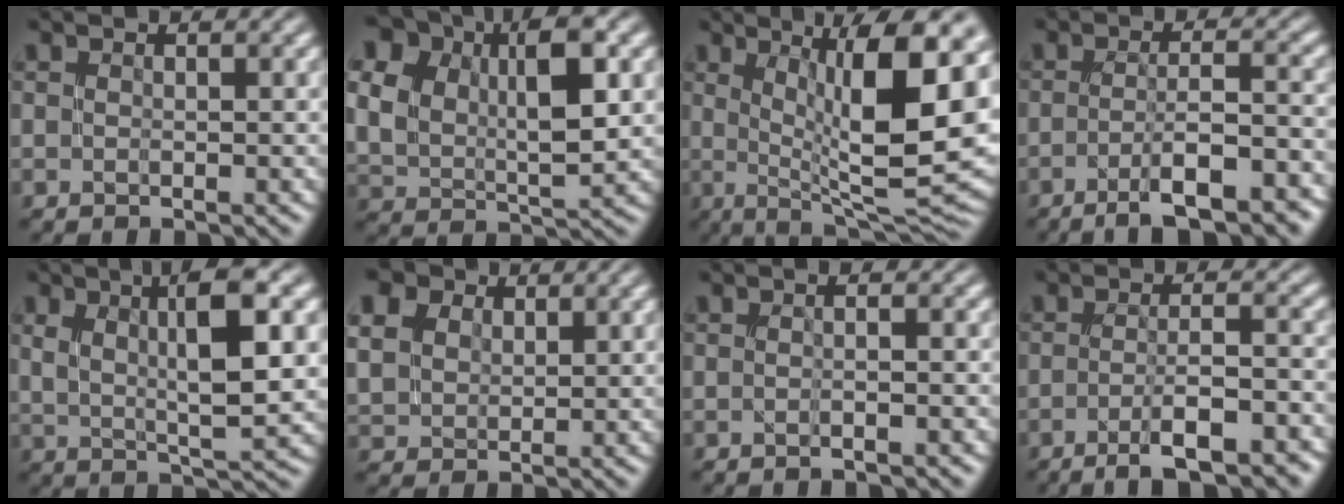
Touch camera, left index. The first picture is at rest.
{"total": 11.5, "force": [3.4, 7.2, 8.2], "torque": [-0.161, 0.003, 0.067]}
{"total": 13.2, "force": [2.1, 3.4, 12.5], "torque": [-0.176, 0.002, 0.038]}
{"total": 7.9, "force": [-4.3, 1.9, 6.4], "torque": [-0.088, 0.002, -0.064]}
{"total": 7.6, "force": [2.2, 2.0, 6.9], "torque": [-0.114, 0.003, 0.039]}
{"total": 9.7, "force": [4.9, 6.9, 4.7], "torque": [-0.134, 0.029, 0.078]}
{"total": 1.9, "force": [-0.3, 0.6, 1.8], "torque": [-0.002, -0.001, -0.018]}
{"total": 7.0, "force": [-3.8, 1.6, 5.6], "torque": [-0.079, 0.003, -0.056]}